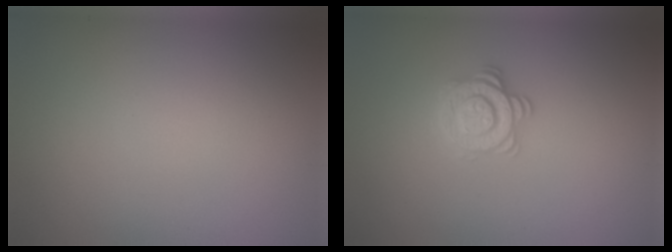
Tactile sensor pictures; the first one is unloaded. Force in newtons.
{"total": 2.8, "press": 2.5, "slide": 1.2}